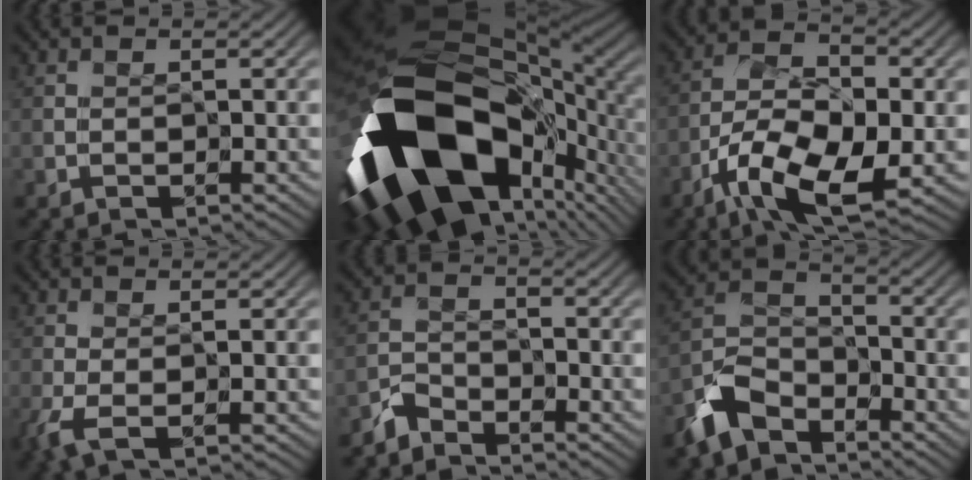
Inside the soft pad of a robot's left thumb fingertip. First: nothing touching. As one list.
[{"total": 21.0, "force": [-5.6, 12.6, 15.9], "torque": [-0.358, -0.079, -0.062]}, {"total": 11.1, "force": [-5.4, 4.9, 8.4], "torque": [-0.159, -0.009, -0.107]}, {"total": 2.7, "force": [-0.9, 0.9, 2.4], "torque": [-0.066, -0.008, -0.018]}, {"total": 2.7, "force": [-2.7, 0.7, 0.0], "torque": [-0.005, -0.002, -0.067]}, {"total": 7.0, "force": [-5.3, 3.5, 2.9], "torque": [-0.066, -0.002, -0.126]}]